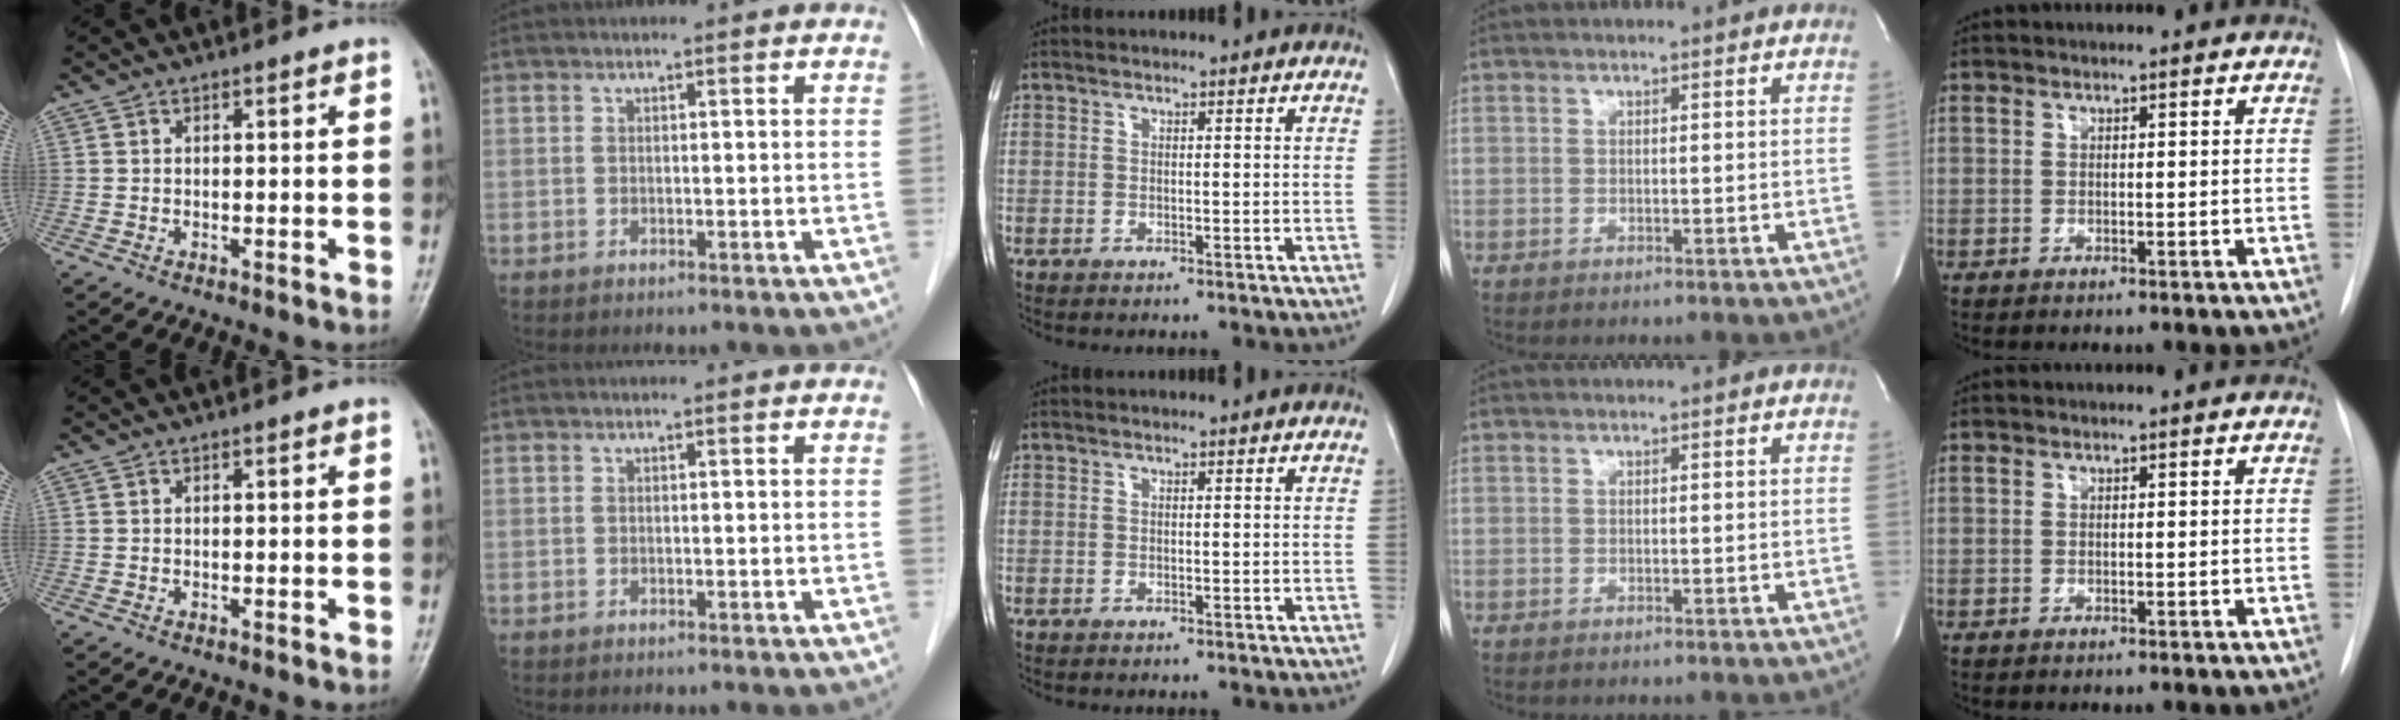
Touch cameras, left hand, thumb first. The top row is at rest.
{}